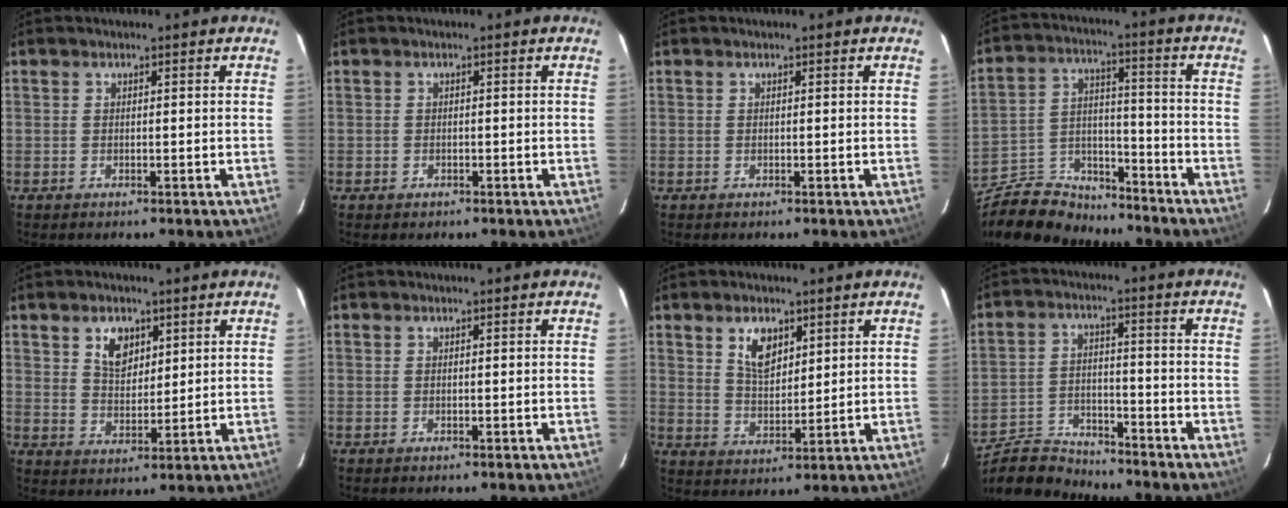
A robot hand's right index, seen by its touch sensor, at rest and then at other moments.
{"total": 1.1, "force": [-0.6, 0.9, 0.1], "torque": [-0.001, 0.003, -0.005]}
{"total": 0.0}
{"total": 16.8, "force": [-14.3, 6.7, 5.6], "torque": [-0.135, 0.027, -0.236]}
{"total": 6.2, "force": [3.1, 3.9, 3.7], "torque": [-0.057, 0.006, 0.060]}
{"total": 0.0}
{"total": 6.7, "force": [3.5, 3.6, 4.4], "torque": [-0.076, 0.005, 0.069]}
{"total": 11.8, "force": [-11.1, 2.9, 2.5], "torque": [-0.076, 0.001, -0.197]}